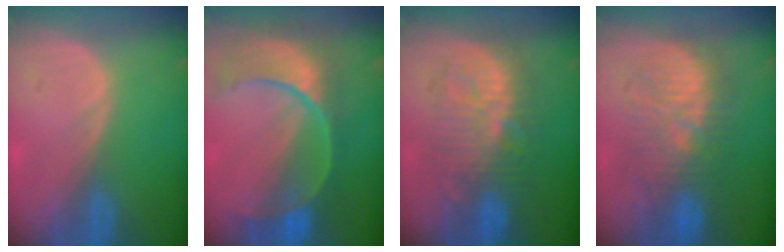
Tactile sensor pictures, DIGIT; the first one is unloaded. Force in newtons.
{"total": 11.3, "press": 9.5, "slide": 6.1}
{"total": 9.4, "press": 9.3, "slide": 1.4}
{"total": 9.9, "press": 9.9, "slide": 0.3}